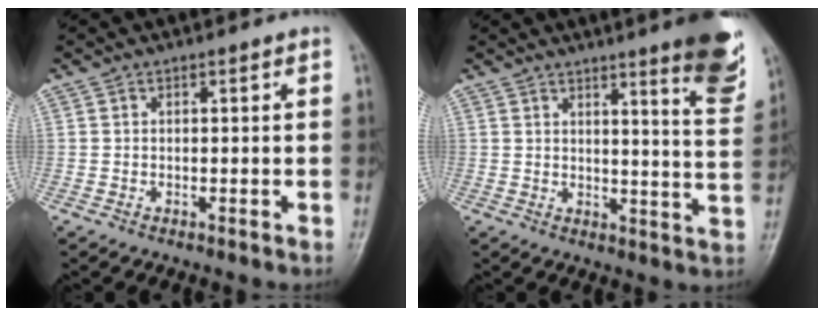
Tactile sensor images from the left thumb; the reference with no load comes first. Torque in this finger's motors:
{"motor_torque": [1.89, 0.66, 0.92, -1.02, 0.21]}